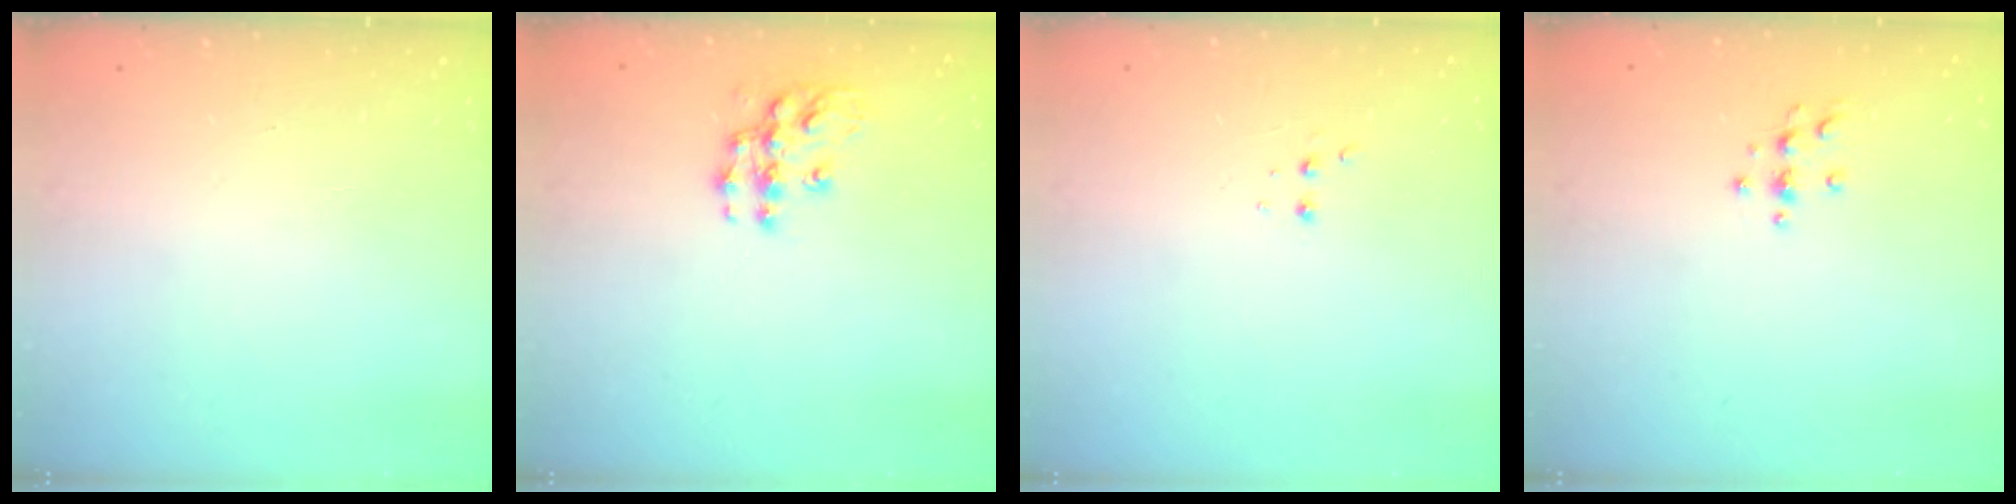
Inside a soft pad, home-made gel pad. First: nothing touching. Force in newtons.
{"total": 10.4, "press": 10.4, "slide": 0.5}
{"total": 2.5, "press": 2.4, "slide": 0.8}
{"total": 3.2, "press": 3.2, "slide": 0.5}